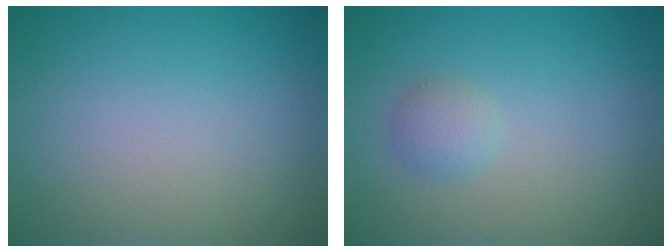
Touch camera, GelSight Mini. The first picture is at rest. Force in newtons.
{"total": 1.5, "press": 1.5, "slide": 0.0}